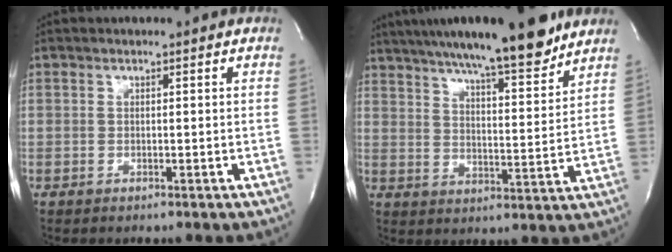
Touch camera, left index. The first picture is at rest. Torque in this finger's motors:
{"motor_torque": [0.16, -0.17, 0.47, 0.10]}